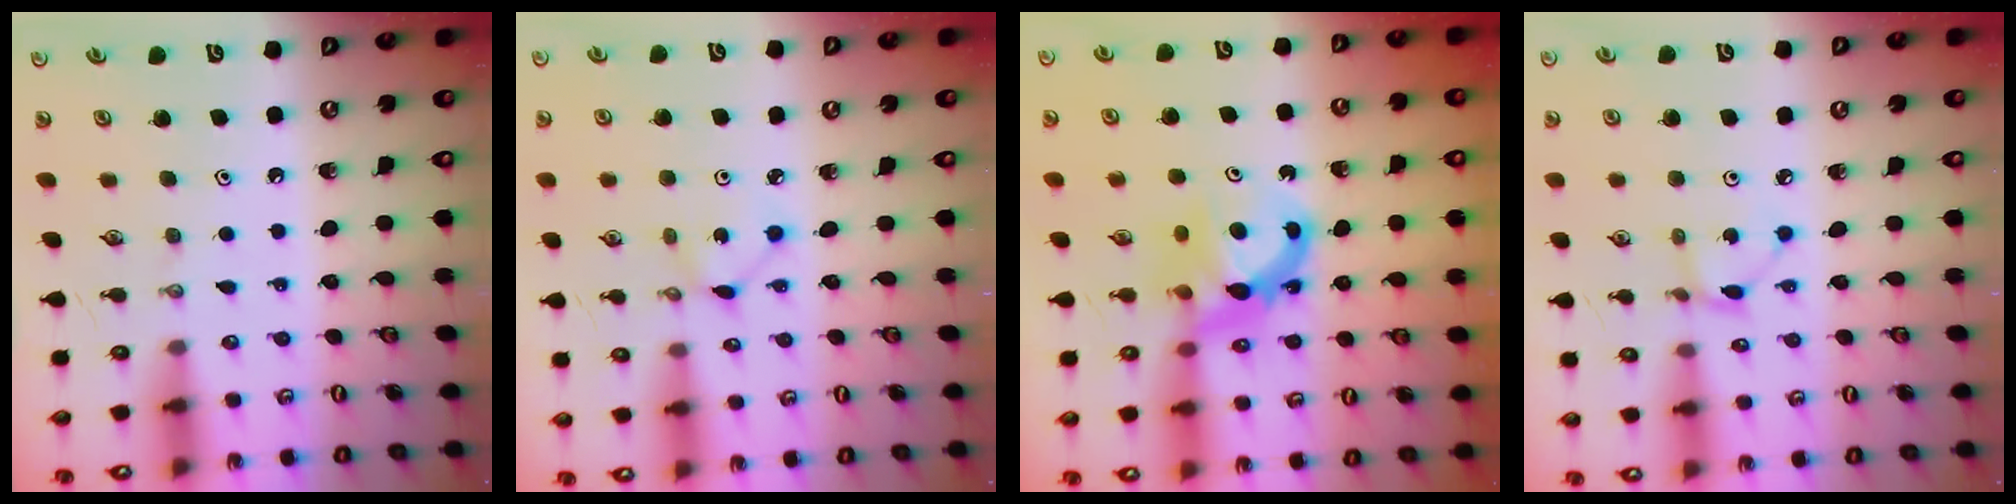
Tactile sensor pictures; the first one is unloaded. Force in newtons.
{"total": 1.9, "press": 1.9, "slide": 0.2}
{"total": 7.2, "press": 7.2, "slide": 0.1}
{"total": 2.4, "press": 2.4, "slide": 0.3}